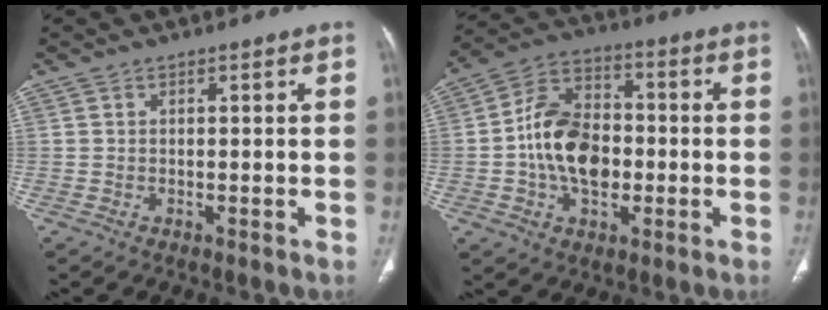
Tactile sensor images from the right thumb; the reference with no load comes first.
{"total": 14.3, "force": [-1.7, 9.9, 10.2], "torque": [-0.154, 0.030, -0.034]}